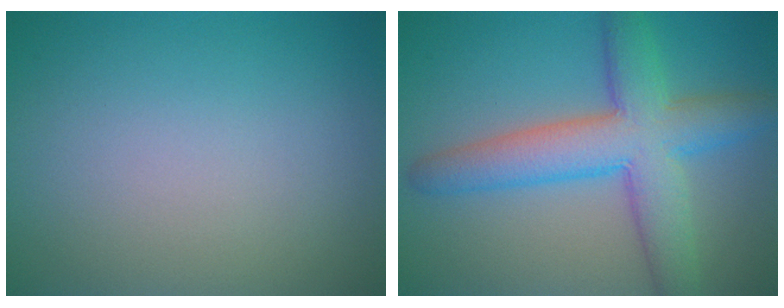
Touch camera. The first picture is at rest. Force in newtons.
{"total": 7.6, "press": 7.6, "slide": 0.1}